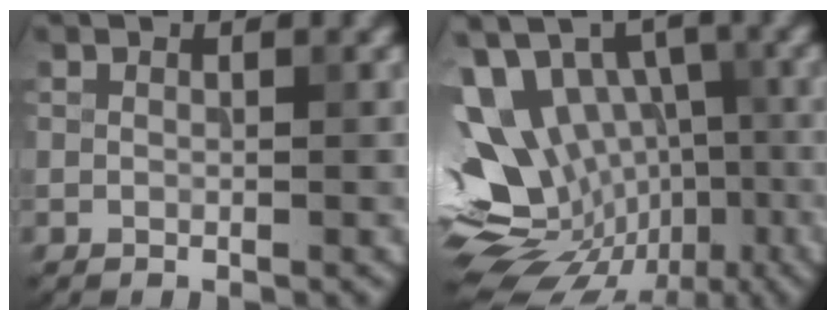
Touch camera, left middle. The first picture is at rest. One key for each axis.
{"total": 14.3, "fx": -2.7, "fy": 10.9, "fz": 8.8, "tx": -0.157, "ty": 0.006, "tz": -0.022}